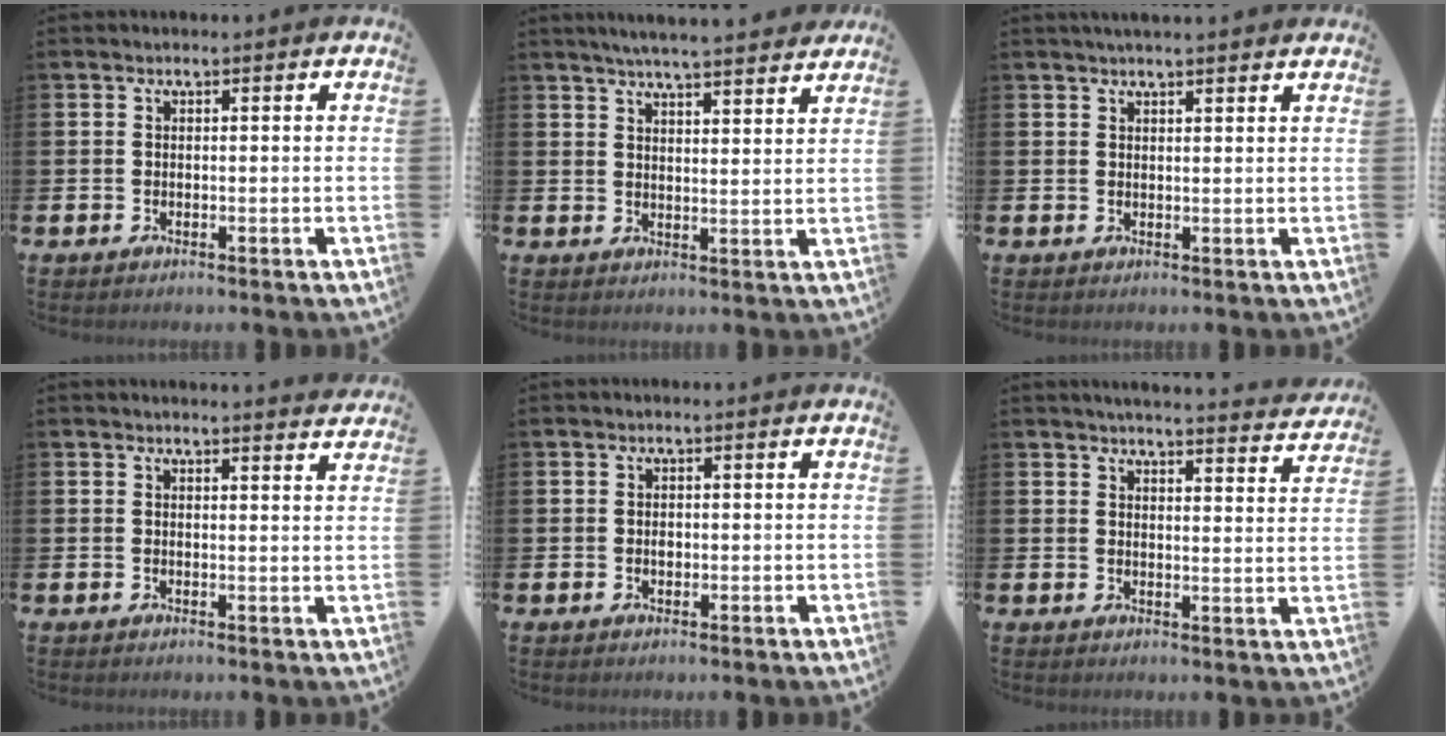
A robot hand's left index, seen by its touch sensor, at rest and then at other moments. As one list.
[{"total": 5.3, "force": [5.2, -0.5, 1.1], "torque": [-0.034, -0.028, 0.091]}, {"total": 2.1, "force": [2.0, -0.1, 0.5], "torque": [-0.012, -0.005, 0.036]}, {"total": 2.0, "force": [2.0, -0.1, -0.1], "torque": [0.007, -0.016, 0.035]}, {"total": 0.9, "force": [0.0, 0.7, 0.6], "torque": [-0.003, 0.002, -0.003]}, {"total": 4.4, "force": [4.3, -0.3, 0.6], "torque": [-0.015, -0.032, 0.074]}]